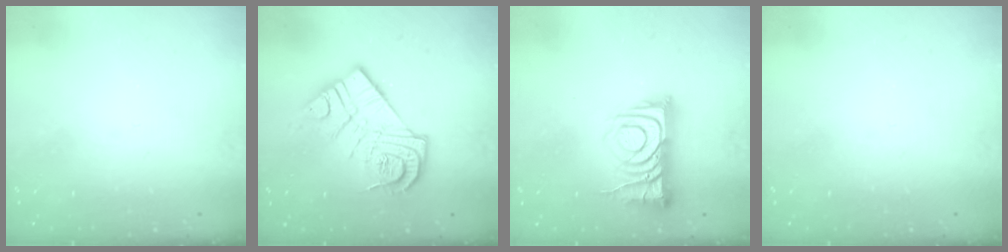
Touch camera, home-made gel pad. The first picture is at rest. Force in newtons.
{"total": 15.4, "press": 15.4, "slide": 1.3}
{"total": 11.3, "press": 11.2, "slide": 1.4}
{"total": 0.0}